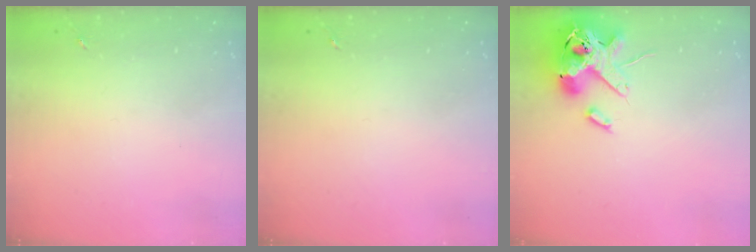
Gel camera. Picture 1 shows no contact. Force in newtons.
{"total": 0.0}
{"total": 16.4, "press": 16.2, "slide": 2.7}